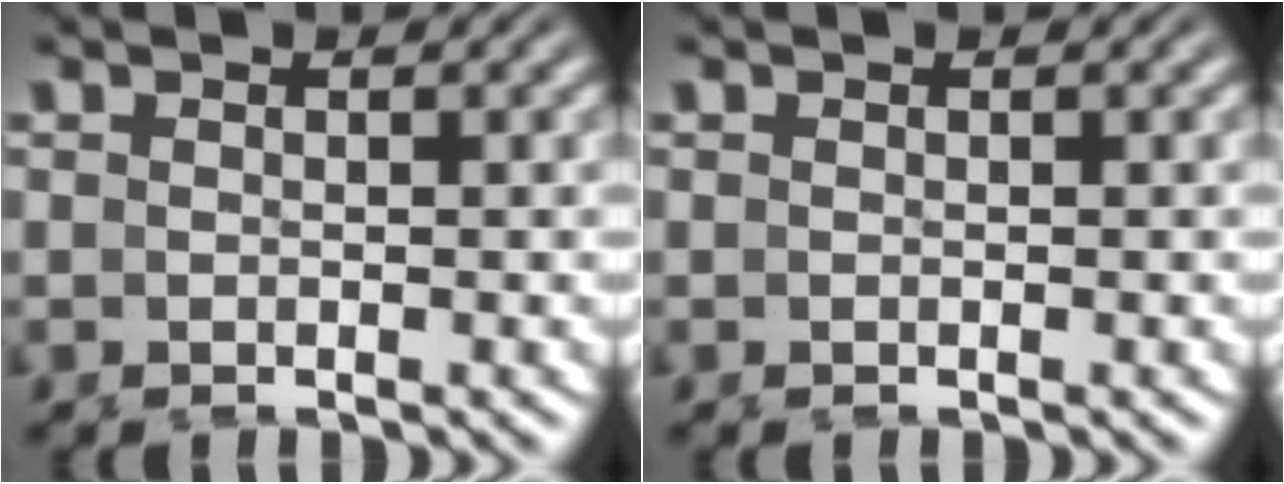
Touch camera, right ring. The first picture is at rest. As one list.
[{"total": 0.0}]